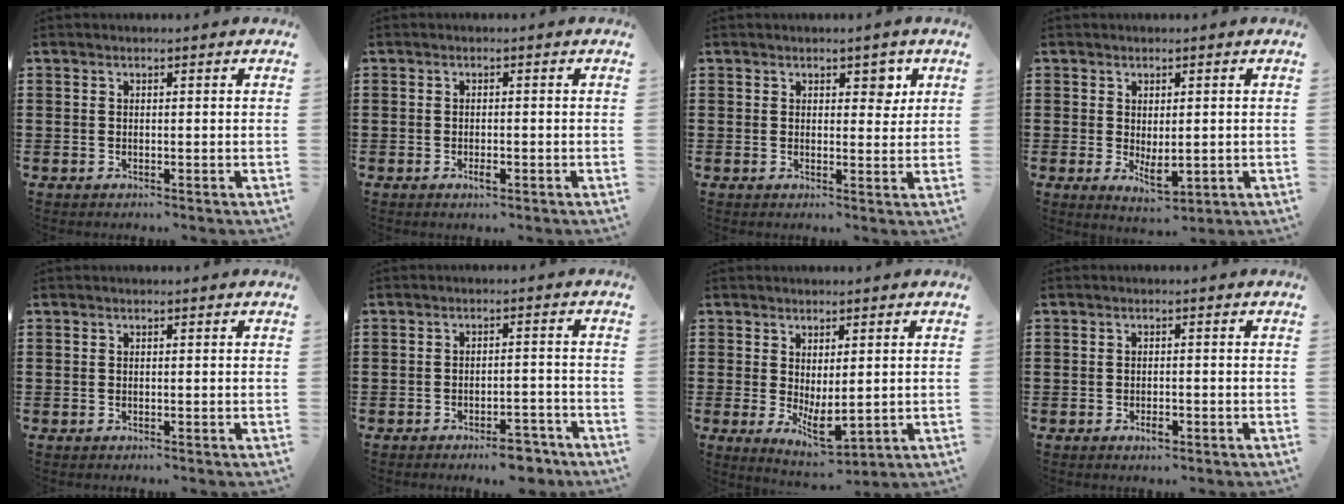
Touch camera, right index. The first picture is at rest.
{"total": 1.5, "force": [-0.6, 0.4, 1.2], "torque": [-0.024, -0.003, -0.011]}
{"total": 3.2, "force": [1.9, 1.8, 1.9], "torque": [-0.019, 0.001, 0.027]}
{"total": 3.4, "force": [-0.2, 1.8, 2.9], "torque": [-0.045, 0.002, -0.003]}
{"total": 0.0}
{"total": 4.5, "force": [-4.0, 0.8, 2.0], "torque": [-0.030, 0.004, -0.073]}
{"total": 4.2, "force": [-0.2, 1.9, 3.7], "torque": [-0.064, 0.004, 0.002]}
{"total": 1.6, "force": [-0.8, 0.6, 1.3], "torque": [-0.026, -0.001, -0.014]}